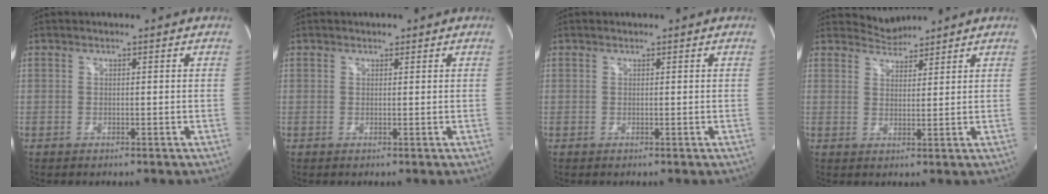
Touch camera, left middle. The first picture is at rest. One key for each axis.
{"total": 0.7, "fx": 0.5, "fy": 0.5, "fz": 0.1, "tx": -0.001, "ty": -0.001, "tz": 0.005}
{"total": 0.0}
{"total": 3.1, "fx": 3.0, "fy": 0.5, "fz": -0.6, "tx": 0.007, "ty": 0.007, "tz": 0.058}